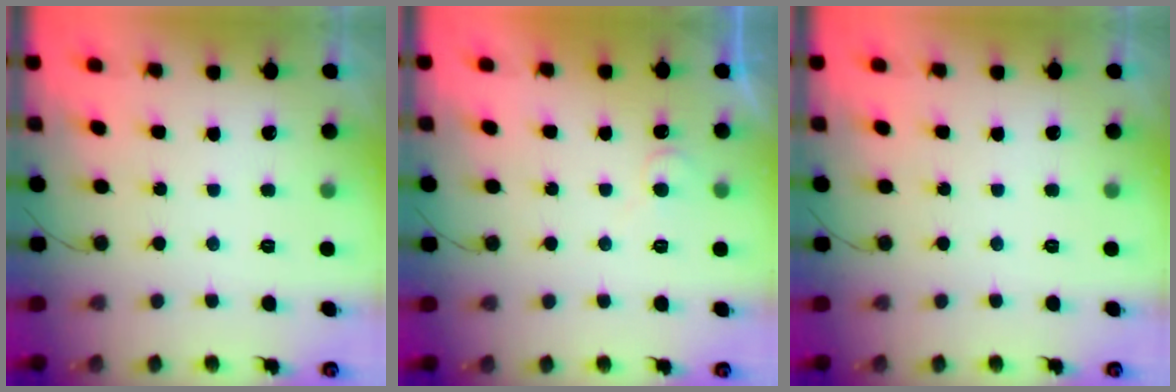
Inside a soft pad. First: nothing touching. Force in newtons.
{"total": 5.7, "press": 5.6, "slide": 0.6}
{"total": 0.0}